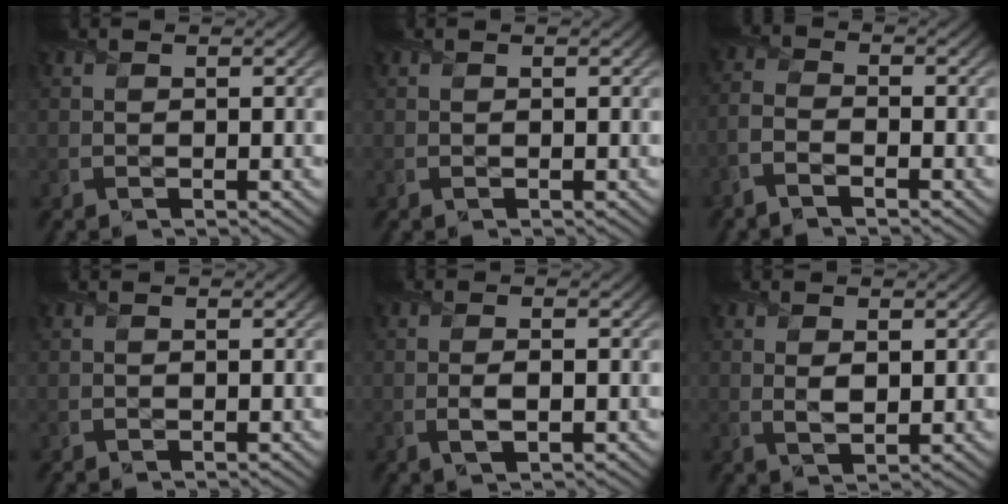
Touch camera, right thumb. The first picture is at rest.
{"total": 0.0}
{"total": 3.4, "force": [-2.6, 1.0, 1.9], "torque": [-0.050, -0.006, -0.067]}
{"total": 0.0}
{"total": 2.1, "force": [-0.5, 0.8, 1.9], "torque": [-0.042, -0.006, -0.008]}
{"total": 2.4, "force": [0.6, 1.2, 1.9], "torque": [-0.046, -0.007, 0.015]}